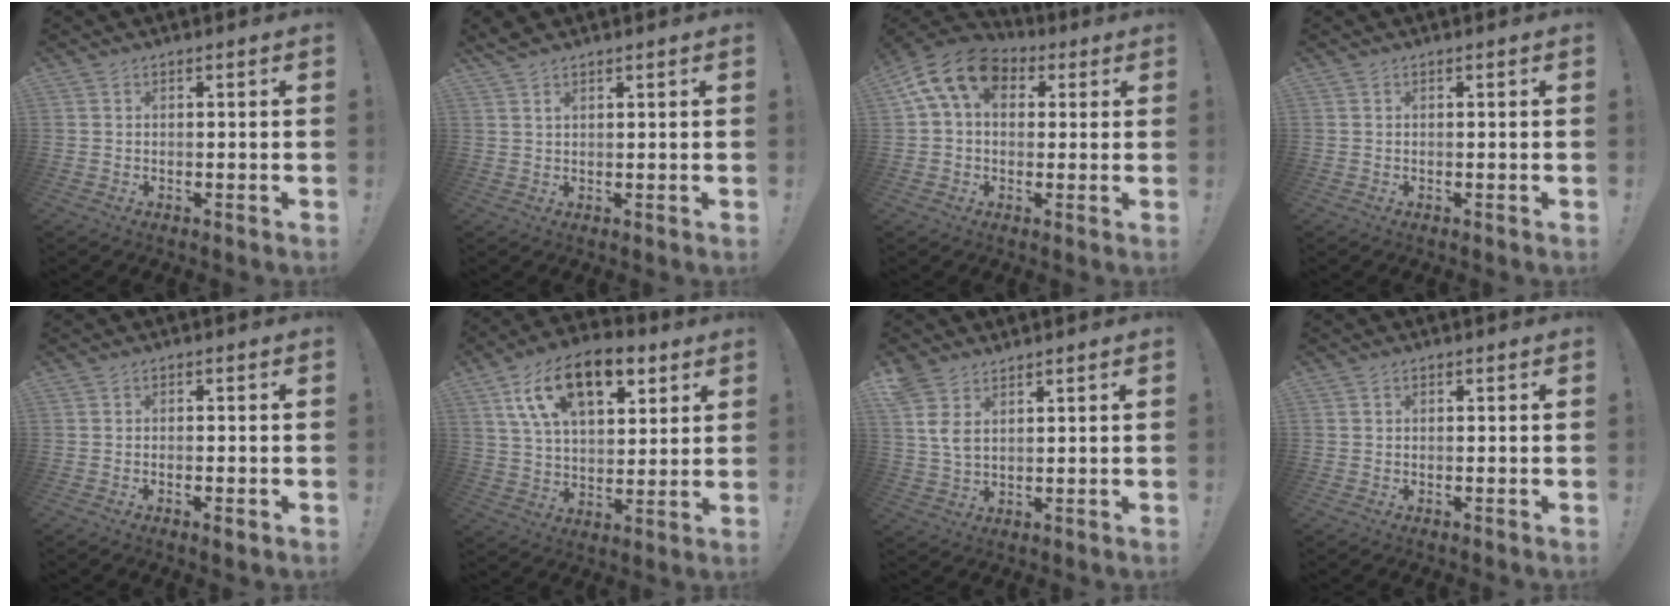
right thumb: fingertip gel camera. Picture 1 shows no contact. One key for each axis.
{"total": 1.7, "fx": 1.3, "fy": 0.5, "fz": 0.9, "tx": -0.023, "ty": -0.001, "tz": 0.026}
{"total": 13.4, "fx": 4.7, "fy": 9.1, "fz": 8.7, "tx": -0.156, "ty": -0.008, "tz": 0.089}
{"total": 0.0}
{"total": 1.7, "fx": -0.9, "fy": 0.5, "fz": 1.4, "tx": -0.019, "ty": 0.002, "tz": -0.015}
{"total": 19.1, "fx": 9.7, "fy": 10.4, "fz": 12.9, "tx": -0.213, "ty": -0.031, "tz": 0.172}
{"total": 6.0, "fx": 3.6, "fy": 3.3, "fz": 3.4, "tx": -0.066, "ty": -0.019, "tz": 0.068}
{"total": 0.6, "fx": -0.1, "fy": 0.6, "fz": 0.0, "tx": -0.001, "ty": 0.002, "tz": -0.002}